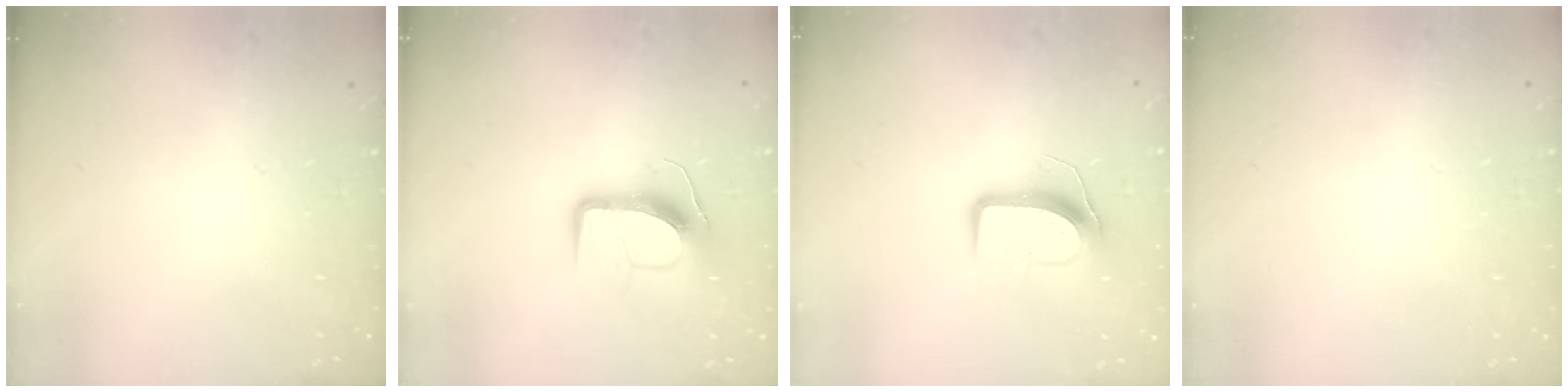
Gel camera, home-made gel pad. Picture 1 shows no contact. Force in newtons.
{"total": 12.7, "press": 12.7, "slide": 0.5}
{"total": 9.3, "press": 9.3, "slide": 0.6}
{"total": 0.0}